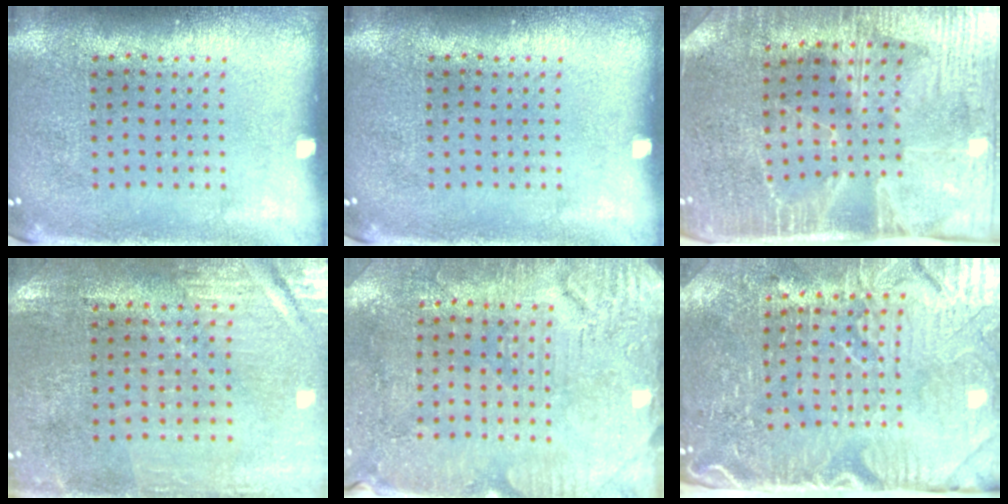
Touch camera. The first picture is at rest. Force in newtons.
{"total": 0.0}
{"total": 4.2, "press": 3.5, "slide": 2.2}
{"total": 0.6, "press": 0.5, "slide": 0.3}
{"total": 3.1, "press": 2.8, "slide": 1.3}
{"total": 5.1, "press": 4.3, "slide": 2.7}